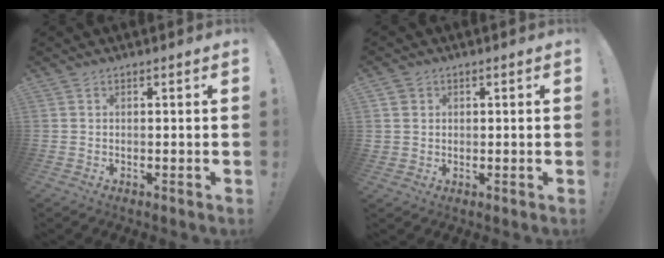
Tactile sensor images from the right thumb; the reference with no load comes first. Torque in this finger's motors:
{"motor_torque": [0.23, 0.38, 0.17, -0.20, 0.00]}